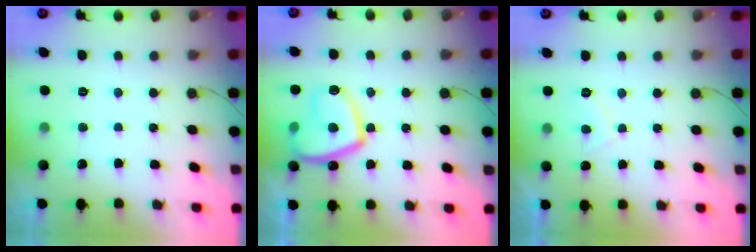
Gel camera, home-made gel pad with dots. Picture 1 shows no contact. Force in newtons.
{"total": 14.6, "press": 14.6, "slide": 1.5}
{"total": 1.7, "press": 1.6, "slide": 0.7}